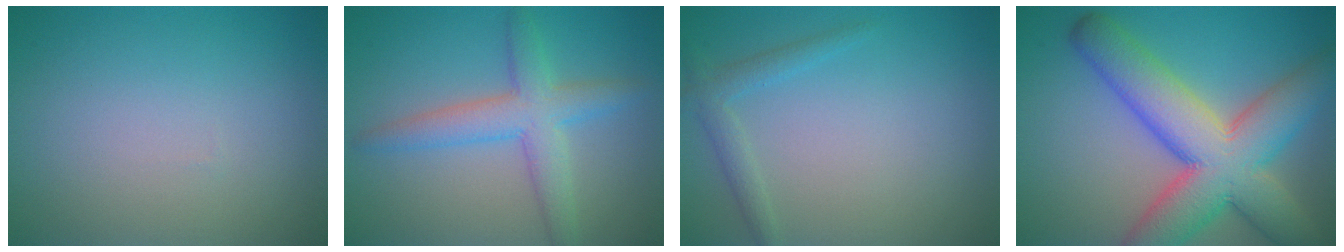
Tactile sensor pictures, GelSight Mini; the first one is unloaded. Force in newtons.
{"total": 4.5, "press": 4.5, "slide": 0.1}
{"total": 1.8, "press": 1.7, "slide": 0.1}
{"total": 11.2, "press": 11.1, "slide": 0.4}